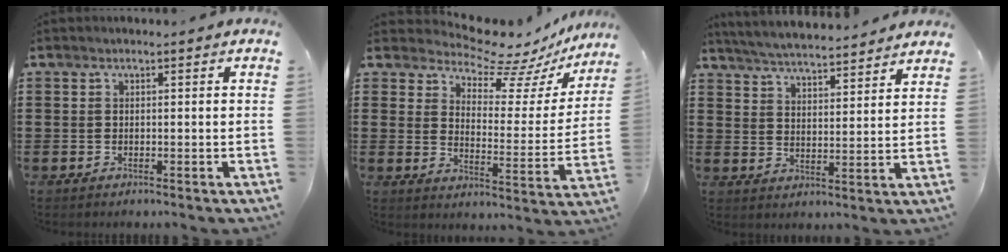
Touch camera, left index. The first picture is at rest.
{"total": 8.3, "force": [7.6, 2.0, 2.5], "torque": [-0.054, -0.062, 0.130]}
{"total": 4.8, "force": [4.7, -0.3, 0.7], "torque": [-0.036, -0.031, 0.080]}